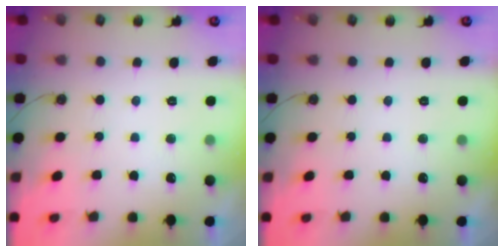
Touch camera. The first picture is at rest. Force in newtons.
{"total": 0.0}